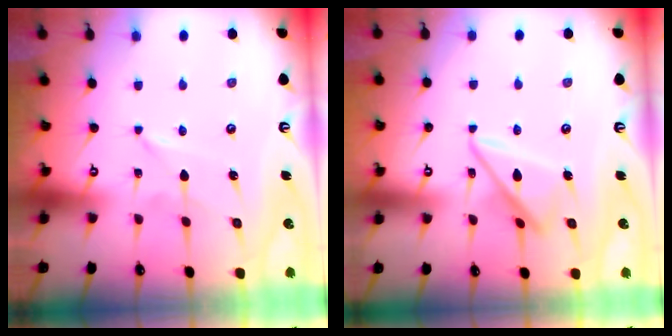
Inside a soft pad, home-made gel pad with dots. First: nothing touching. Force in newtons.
{"total": 12.7, "press": 12.6, "slide": 1.2}